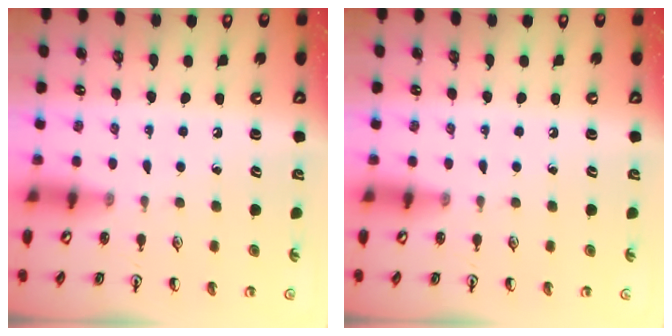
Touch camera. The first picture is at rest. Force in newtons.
{"total": 0.0}